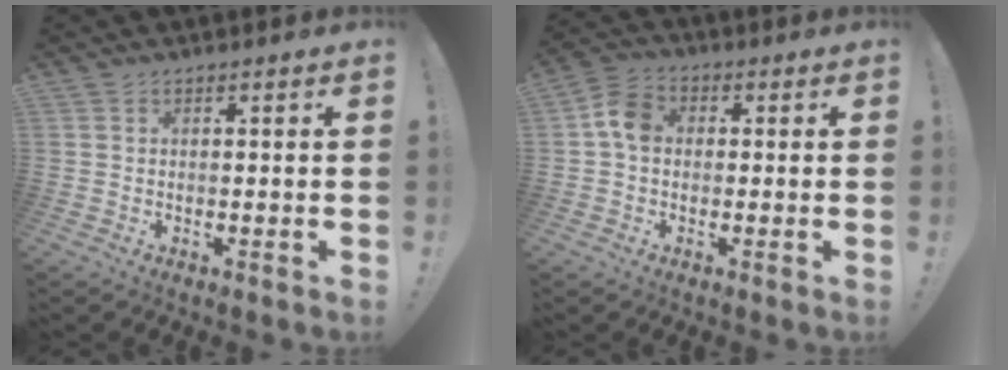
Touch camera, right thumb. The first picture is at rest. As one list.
[{"total": 7.4, "force": [0.4, 5.4, 5.0], "torque": [-0.090, 0.021, 0.013]}]